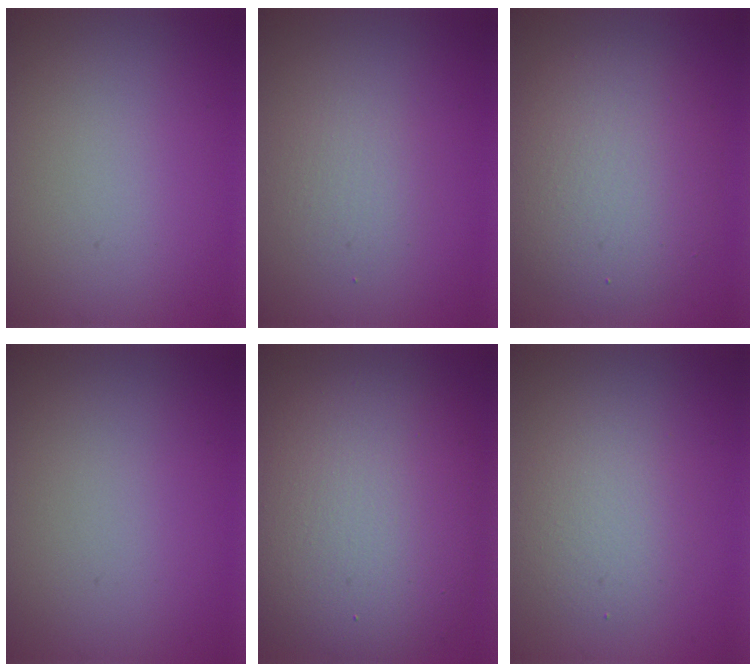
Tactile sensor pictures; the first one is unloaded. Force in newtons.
{"total": 1.7, "press": 1.7, "slide": 0.1}
{"total": 6.5, "press": 6.5, "slide": 0.6}
{"total": 0.0}
{"total": 12.6, "press": 12.5, "slide": 0.5}
{"total": 2.9, "press": 2.9, "slide": 0.3}